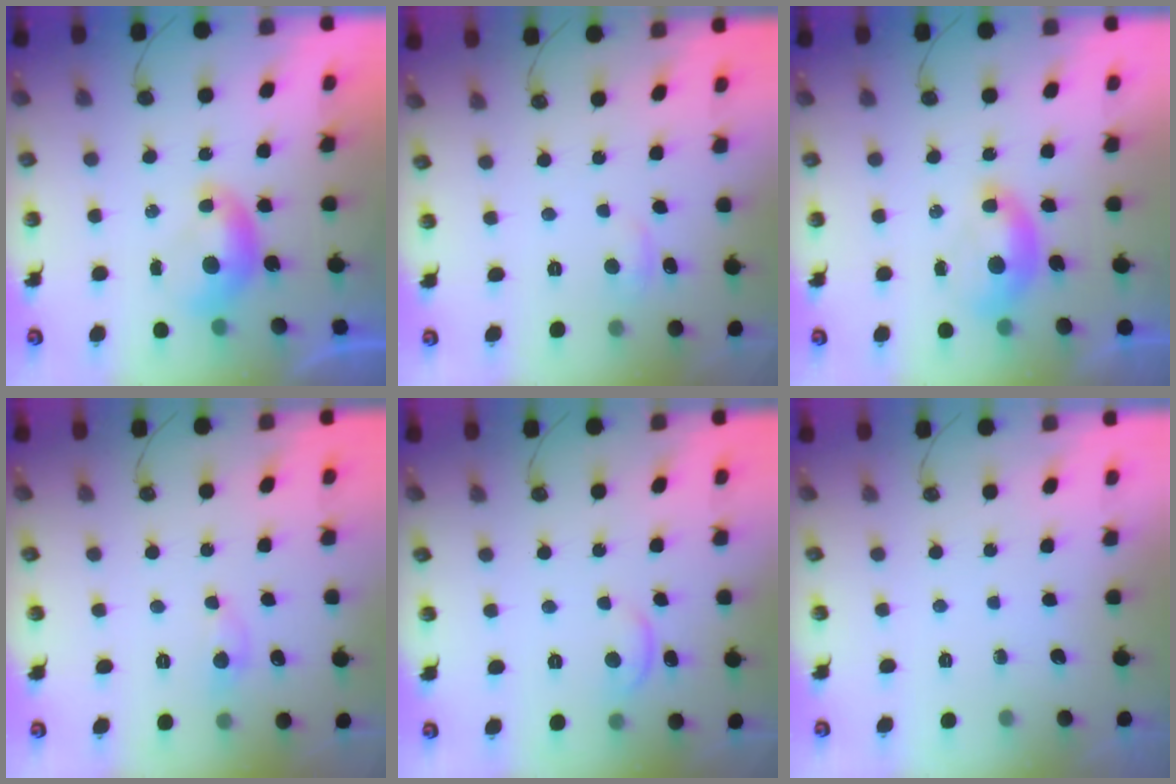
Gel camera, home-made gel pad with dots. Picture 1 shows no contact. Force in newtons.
{"total": 2.5, "press": 2.5, "slide": 0.5}
{"total": 1.6, "press": 1.5, "slide": 0.6}
{"total": 0.6, "press": 0.2, "slide": 0.5}
{"total": 0.9, "press": 0.6, "slide": 0.6}
{"total": 0.0}